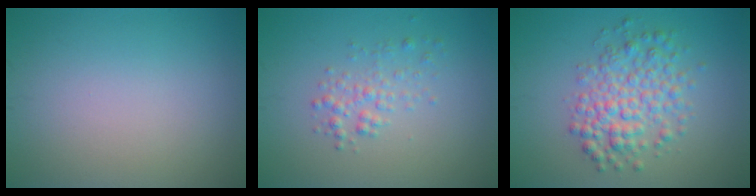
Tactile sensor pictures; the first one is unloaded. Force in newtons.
{"total": 1.8, "press": 1.8, "slide": 0.1}
{"total": 4.8, "press": 4.8, "slide": 0.1}